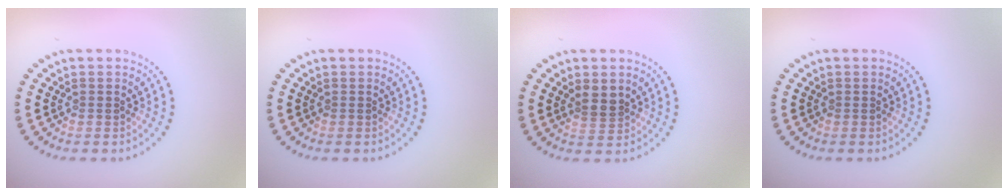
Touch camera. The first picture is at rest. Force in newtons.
{"total": 0.0}
{"total": 2.1, "press": 1.7, "slide": 1.1}
{"total": 0.0}